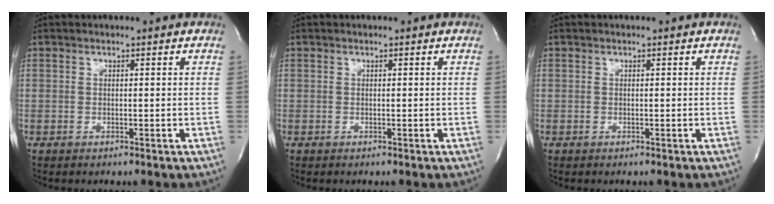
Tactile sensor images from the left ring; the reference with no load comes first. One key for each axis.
{"total": 0.0}
{"total": 0.0}